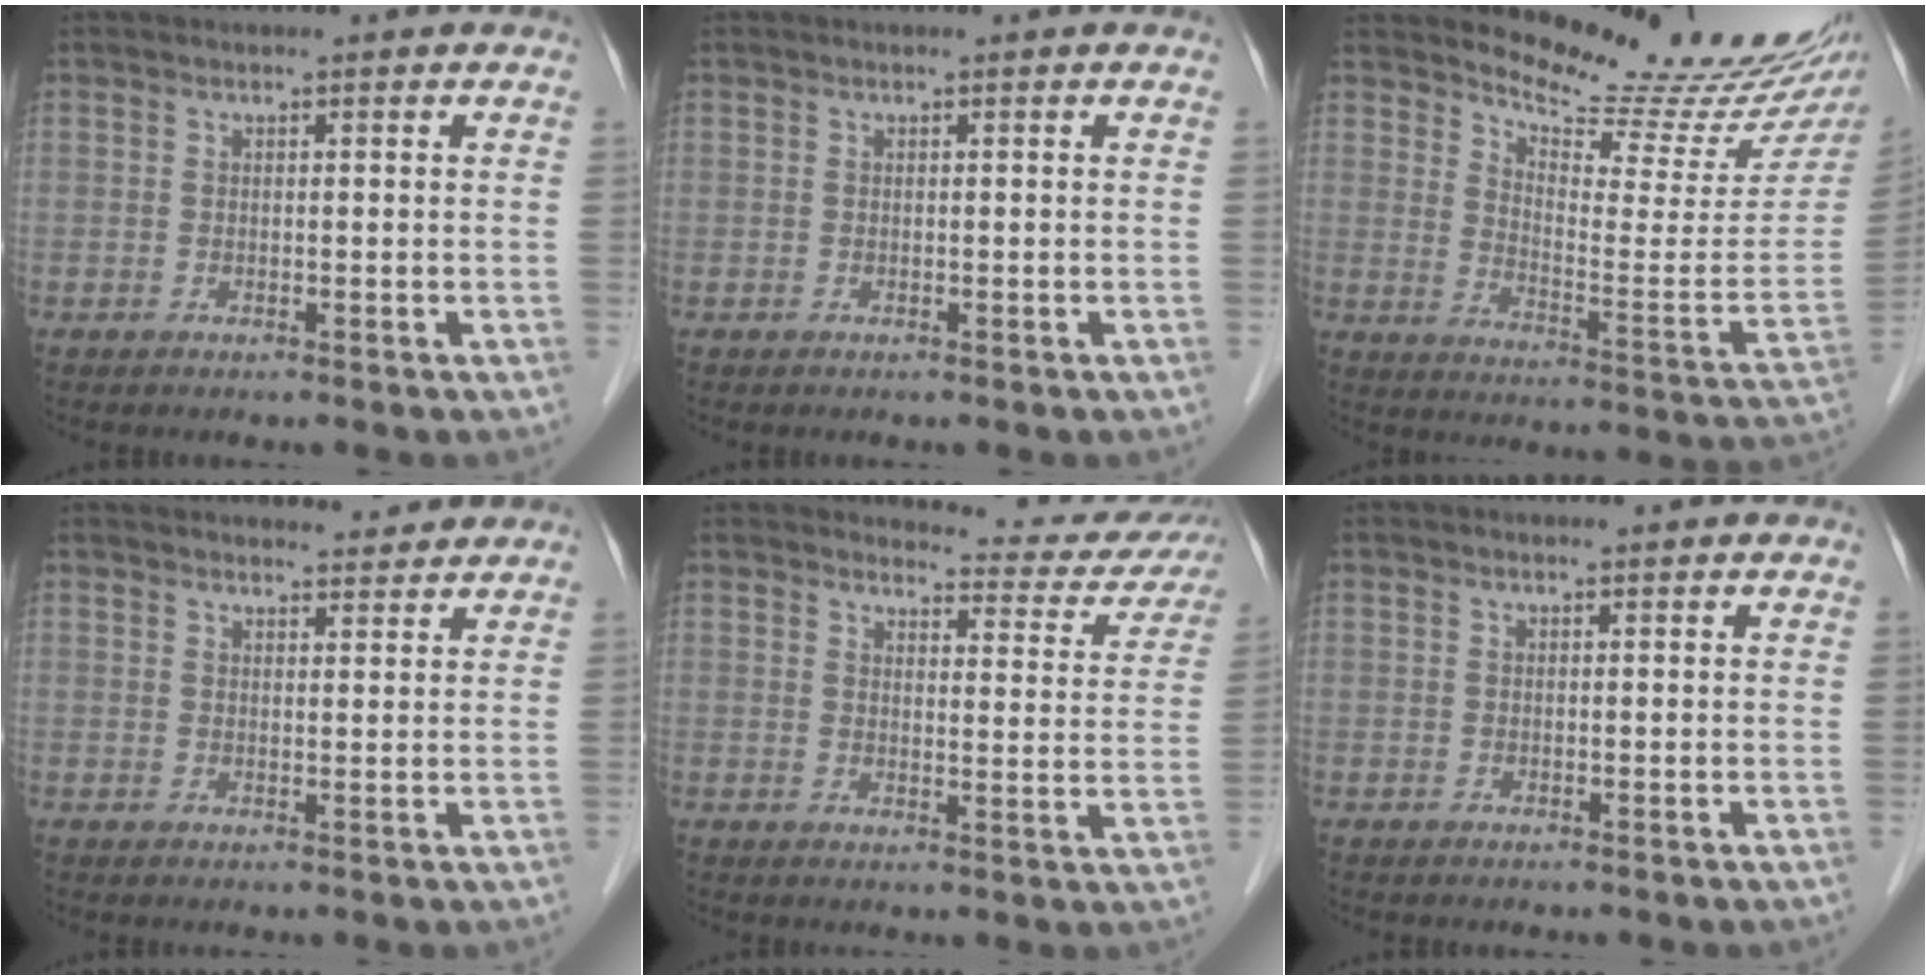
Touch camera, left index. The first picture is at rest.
{"total": 0.0}
{"total": 16.7, "force": [15.8, 0.7, 5.2], "torque": [-0.085, -0.098, 0.207]}
{"total": 6.7, "force": [6.5, 1.3, 1.2], "torque": [-0.007, 0.016, 0.077]}
{"total": 11.7, "force": [11.5, 2.0, 0.6], "torque": [0.014, -0.045, 0.113]}
{"total": 0.0}